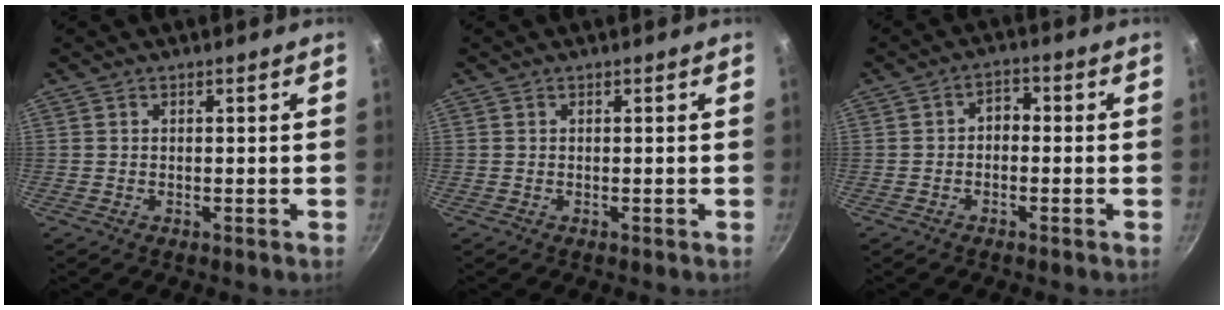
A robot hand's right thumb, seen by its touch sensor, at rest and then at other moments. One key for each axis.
{"total": 0.0}
{"total": 3.0, "fx": -0.6, "fy": 2.1, "fz": 2.0, "tx": -0.022, "ty": 0.016, "tz": -0.017}